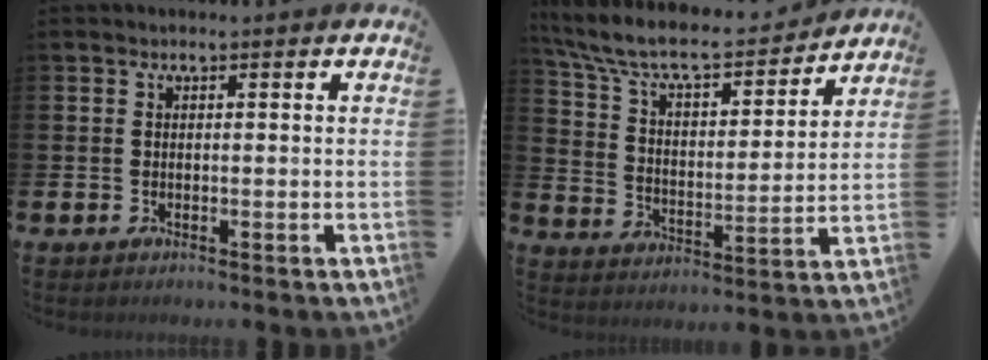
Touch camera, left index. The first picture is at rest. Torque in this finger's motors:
{"motor_torque": [1.06, -1.07, 0.71, 0.21]}